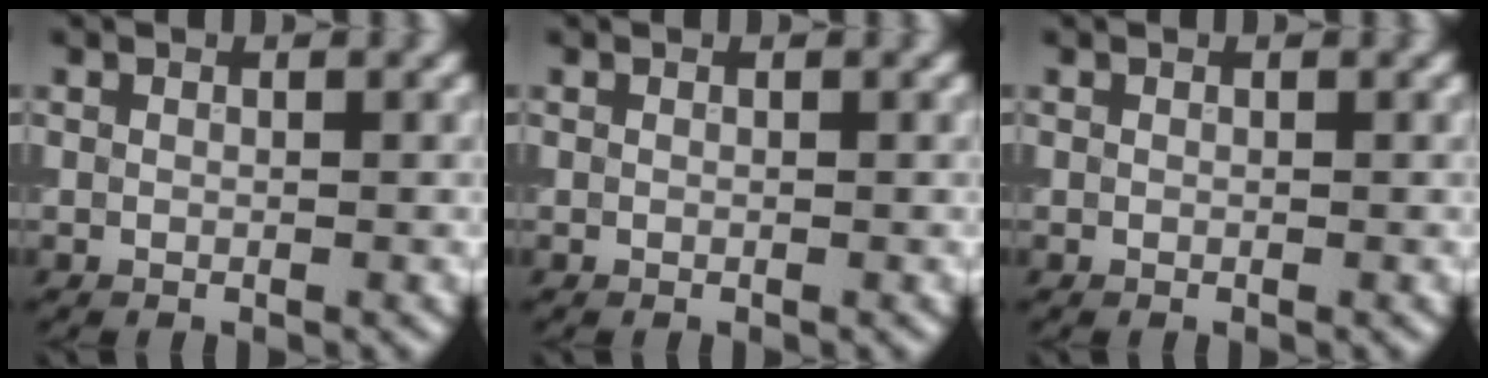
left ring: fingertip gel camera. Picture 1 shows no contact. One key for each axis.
{"total": 0.0}
{"total": 0.0}